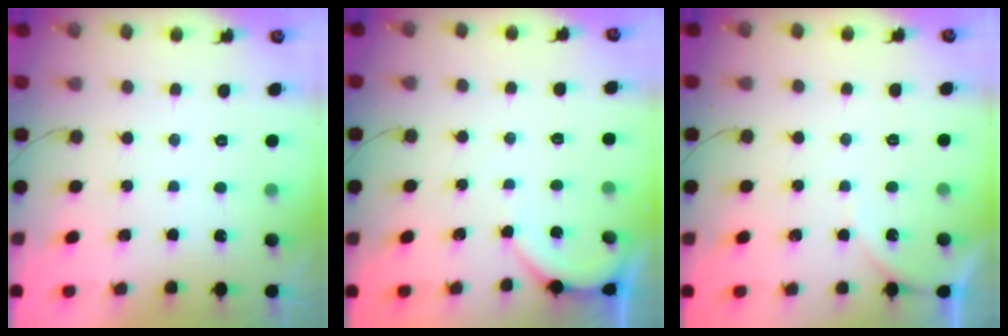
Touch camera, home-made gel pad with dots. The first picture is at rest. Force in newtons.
{"total": 2.8, "press": 2.8, "slide": 0.4}
{"total": 3.6, "press": 3.5, "slide": 0.5}